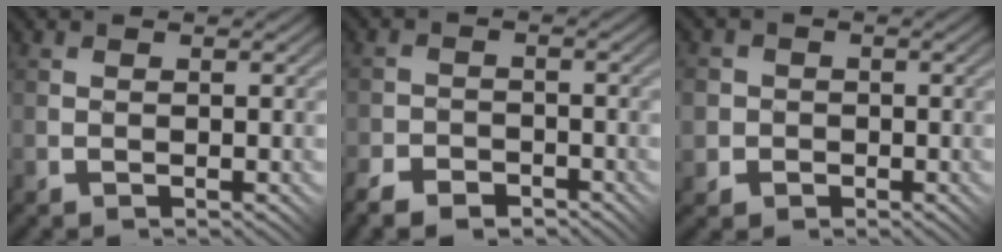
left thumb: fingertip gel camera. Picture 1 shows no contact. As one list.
[{"total": 4.4, "force": [-3.6, 1.9, 1.6], "torque": [-0.033, 0.000, -0.071]}, {"total": 4.8, "force": [-1.0, 4.7, 0.4], "torque": [-0.024, 0.006, -0.047]}]